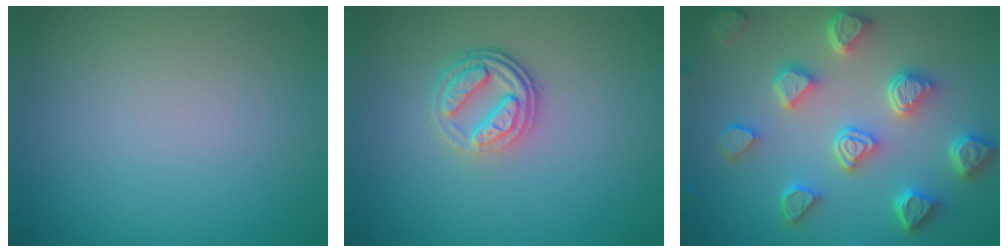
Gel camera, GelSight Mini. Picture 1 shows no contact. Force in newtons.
{"total": 3.6, "press": 2.7, "slide": 2.4}
{"total": 6.6, "press": 5.3, "slide": 3.8}